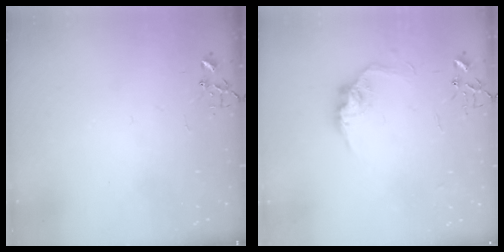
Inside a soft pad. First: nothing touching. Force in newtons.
{"total": 11.3, "press": 11.3, "slide": 0.6}